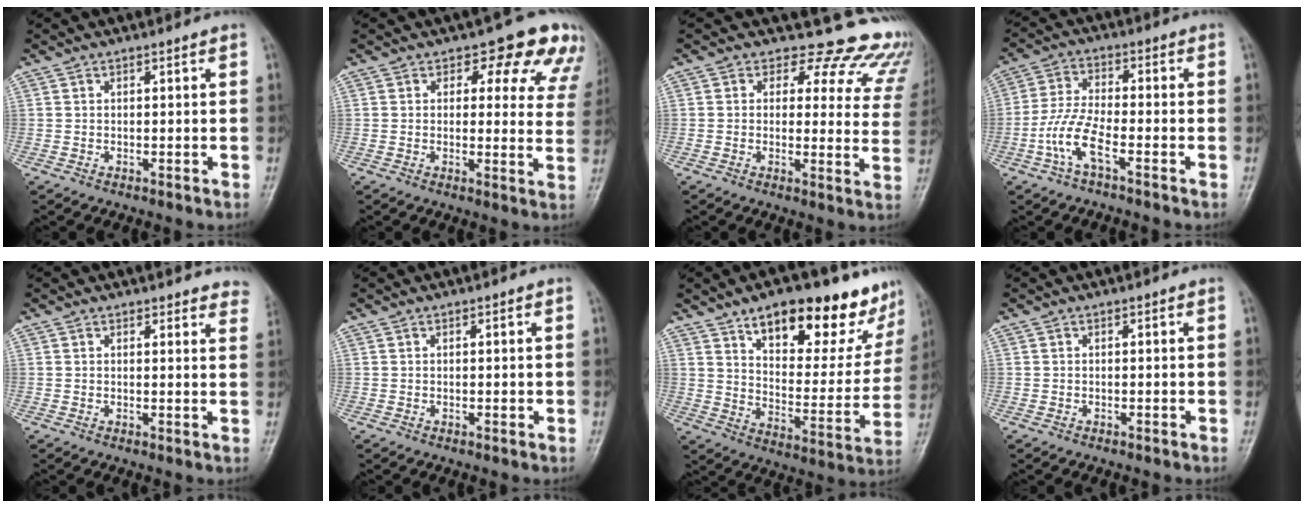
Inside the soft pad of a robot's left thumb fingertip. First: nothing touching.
{"total": 12.3, "force": [8.2, 6.4, 6.5], "torque": [-0.013, -0.030, 0.069]}
{"total": 15.9, "force": [13.7, 7.2, 3.7], "torque": [0.011, -0.095, 0.119]}
{"total": 7.4, "force": [-3.6, 2.2, 6.1], "torque": [-0.144, 0.022, -0.076]}
{"total": 6.4, "force": [6.0, 1.9, 1.3], "torque": [0.030, -0.021, 0.043]}
{"total": 0.6, "force": [-0.1, 0.3, 0.5], "torque": [0.001, 0.000, -0.002]}
{"total": 22.9, "force": [14.9, 9.0, 14.8], "torque": [-0.150, -0.058, 0.218]}
{"total": 0.0}